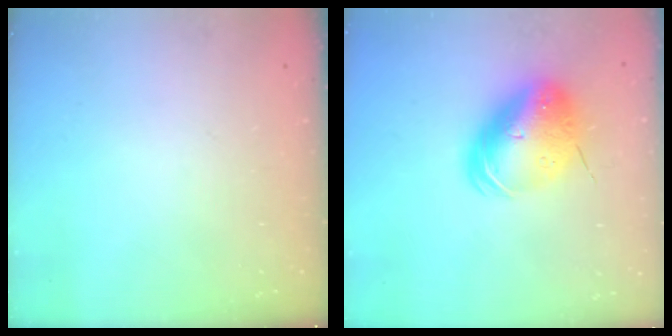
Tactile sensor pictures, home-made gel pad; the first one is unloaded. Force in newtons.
{"total": 13.4, "press": 13.2, "slide": 2.3}